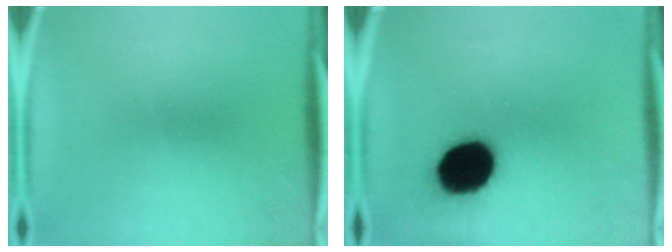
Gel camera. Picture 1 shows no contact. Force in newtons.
{"total": 19.4}